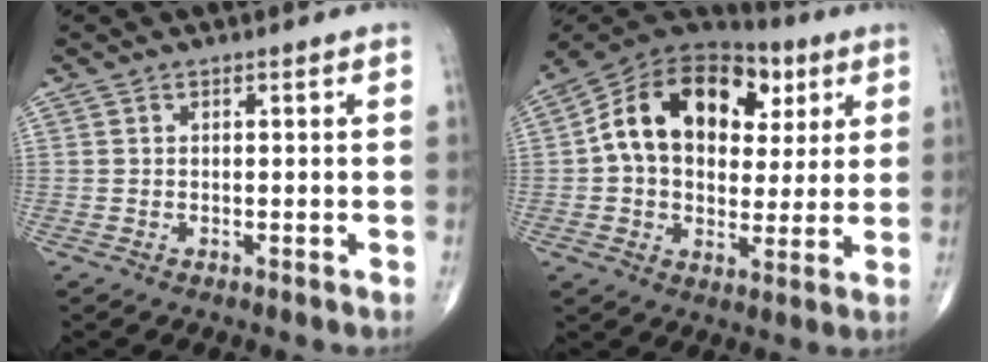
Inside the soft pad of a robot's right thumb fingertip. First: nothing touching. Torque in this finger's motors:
{"motor_torque": [1.98, 2.69, 1.20, -0.47, 0.60]}